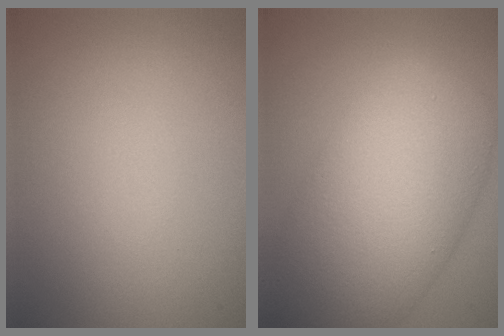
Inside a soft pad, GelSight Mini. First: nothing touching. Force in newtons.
{"total": 12.2, "press": 12.2, "slide": 0.2}